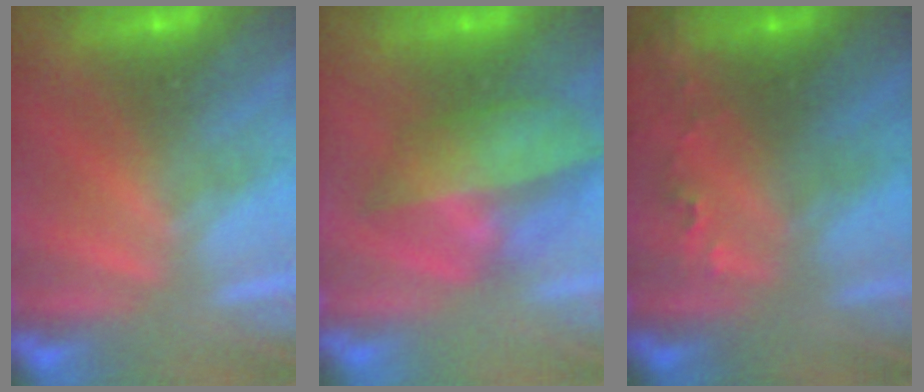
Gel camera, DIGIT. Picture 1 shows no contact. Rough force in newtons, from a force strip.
{"total": 4.3}
{"total": 7.2}